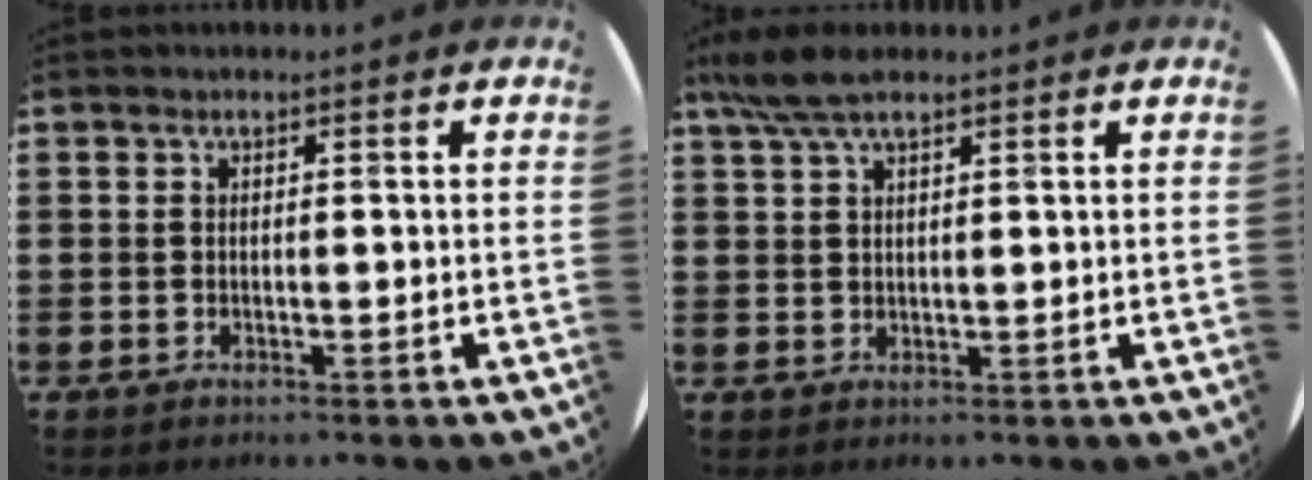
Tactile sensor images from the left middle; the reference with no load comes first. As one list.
[{"total": 5.1, "force": [3.7, 1.3, 3.2], "torque": [-0.070, 0.003, 0.068]}]